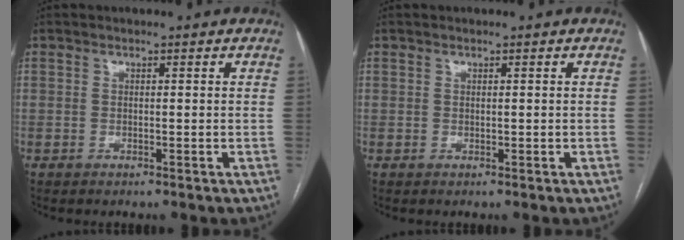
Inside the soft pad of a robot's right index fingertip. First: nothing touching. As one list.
[{"total": 0.0}]